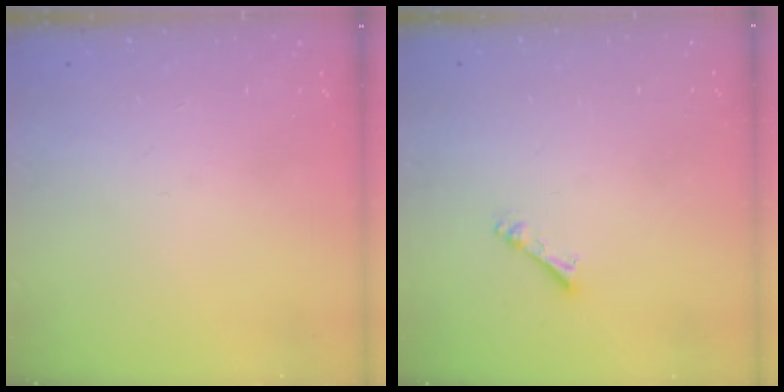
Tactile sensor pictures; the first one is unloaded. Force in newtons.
{"total": 2.5, "press": 2.4, "slide": 0.5}